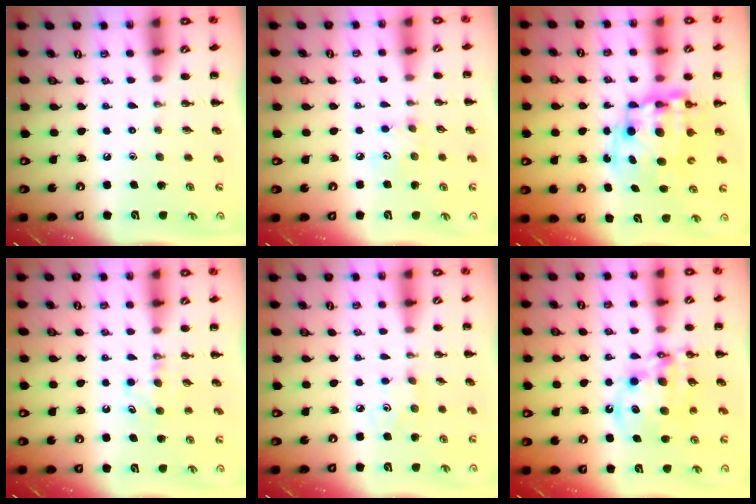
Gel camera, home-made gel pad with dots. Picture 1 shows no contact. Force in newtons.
{"total": 3.7, "press": 3.6, "slide": 0.8}
{"total": 12.2, "press": 11.8, "slide": 3.0}
{"total": 4.6, "press": 4.5, "slide": 1.2}
{"total": 2.5, "press": 2.4, "slide": 0.7}
{"total": 12.8, "press": 12.5, "slide": 2.9}